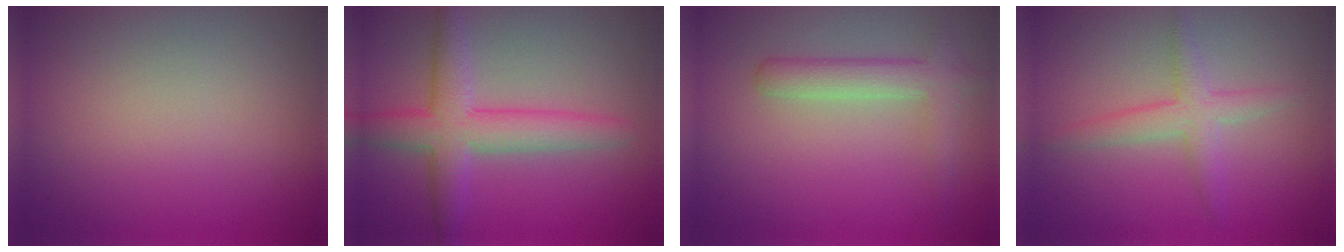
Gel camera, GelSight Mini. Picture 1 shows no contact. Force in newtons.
{"total": 4.9, "press": 4.9, "slide": 0.1}
{"total": 3.0, "press": 3.0, "slide": 0.2}
{"total": 2.7, "press": 2.7, "slide": 0.1}